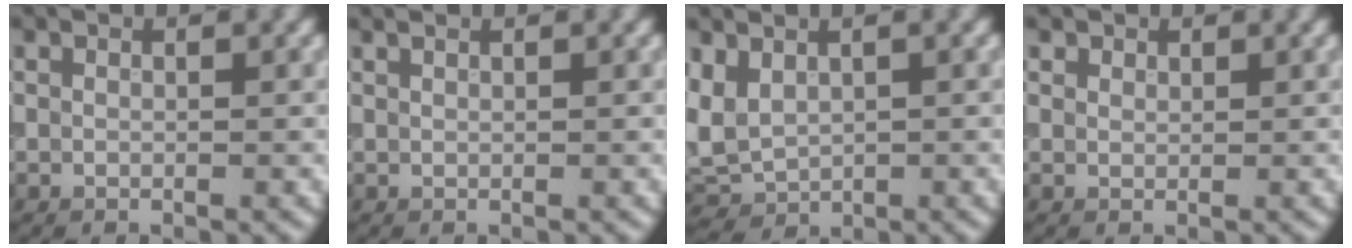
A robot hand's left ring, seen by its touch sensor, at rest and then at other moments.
{"total": 0.5, "force": [0.4, 0.1, 0.3], "torque": [-0.008, -0.001, 0.007]}
{"total": 3.0, "force": [0.6, 2.2, 1.9], "torque": [-0.048, 0.003, 0.012]}
{"total": 1.3, "force": [0.9, 0.9, 0.3], "torque": [-0.010, -0.011, 0.021]}